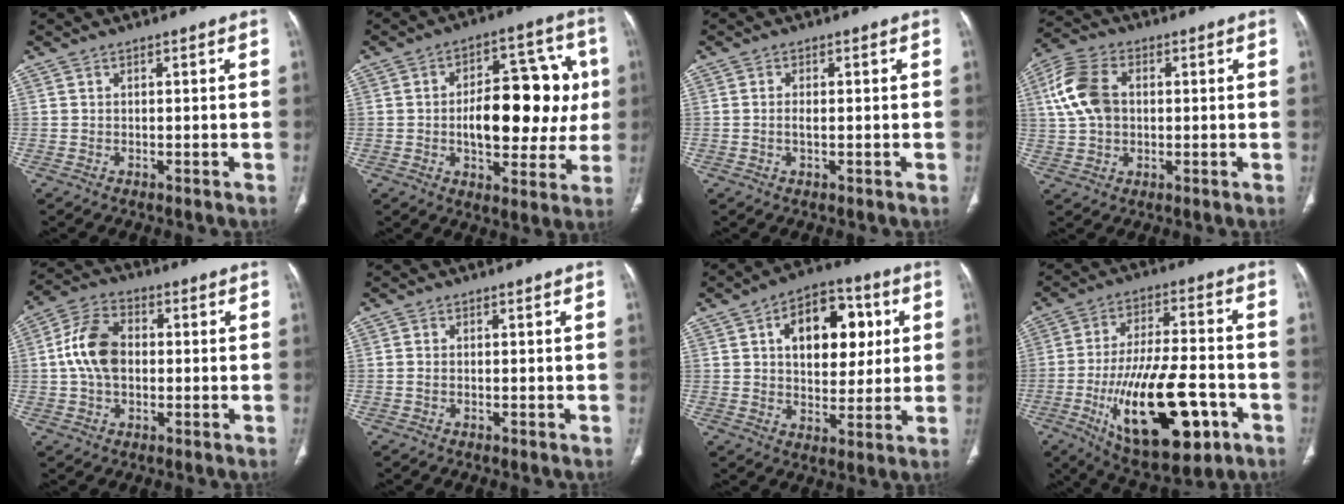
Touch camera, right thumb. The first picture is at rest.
{"total": 19.9, "force": [0.2, 10.5, 16.9], "torque": [-0.196, 0.025, 0.007]}
{"total": 1.6, "force": [-0.2, 0.7, 1.4], "torque": [-0.033, 0.000, -0.004]}
{"total": 10.5, "force": [1.5, 7.2, 7.4], "torque": [-0.150, 0.015, 0.027]}
{"total": 10.4, "force": [0.3, 7.1, 7.7], "torque": [-0.140, 0.022, -0.001]}
{"total": 0.8, "force": [-0.1, 0.5, 0.5], "torque": [-0.009, 0.003, -0.002]}
{"total": 15.6, "force": [4.1, 9.8, 11.5], "torque": [-0.123, 0.006, 0.062]}
{"total": 22.7, "force": [-7.8, 9.5, 19.1], "torque": [-0.325, 0.019, -0.111]}